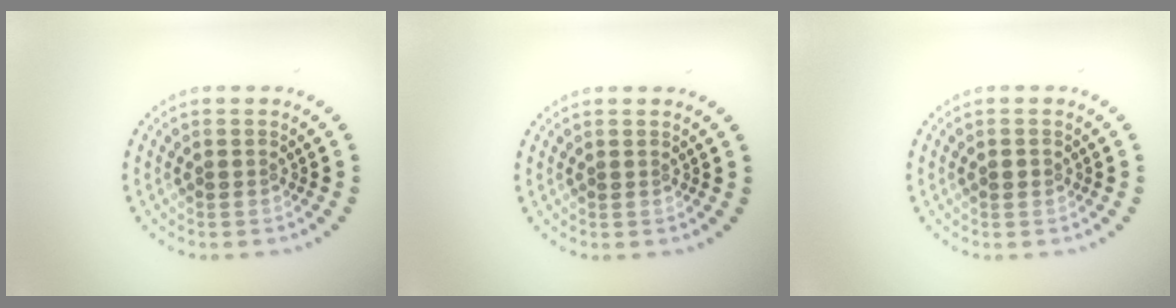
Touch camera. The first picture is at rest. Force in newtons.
{"total": 0.0}
{"total": 0.9, "press": 0.9, "slide": 0.1}